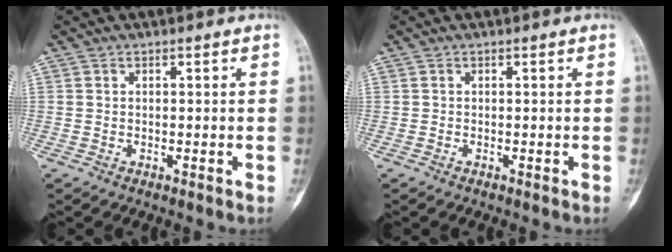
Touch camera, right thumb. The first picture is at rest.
{"total": 0.0}